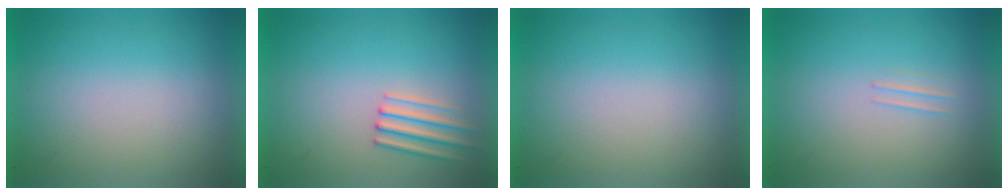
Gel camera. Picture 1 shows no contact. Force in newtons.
{"total": 2.4}
{"total": 0.0}
{"total": 1.1}